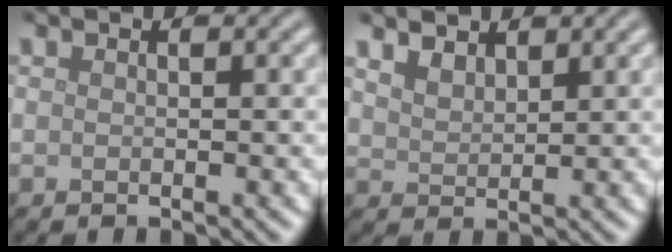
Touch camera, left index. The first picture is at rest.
{"total": 2.7, "force": [2.2, 1.3, 0.9], "torque": [-0.027, 0.001, 0.044]}